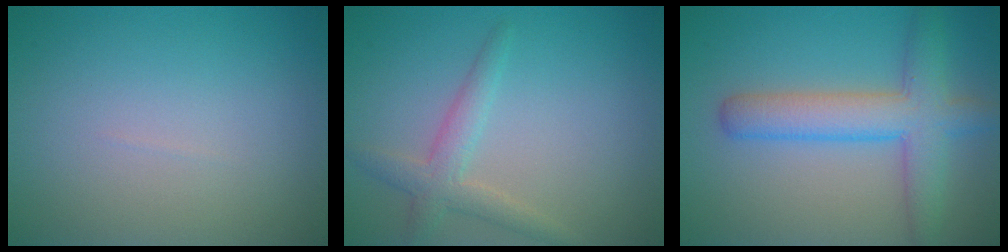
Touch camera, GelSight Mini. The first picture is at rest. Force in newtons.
{"total": 2.6, "press": 2.6, "slide": 0.1}
{"total": 4.6, "press": 4.5, "slide": 0.2}